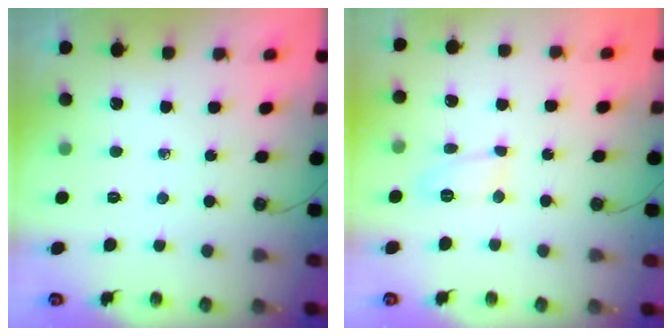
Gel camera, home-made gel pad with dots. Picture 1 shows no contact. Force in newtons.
{"total": 6.6, "press": 6.6, "slide": 0.5}